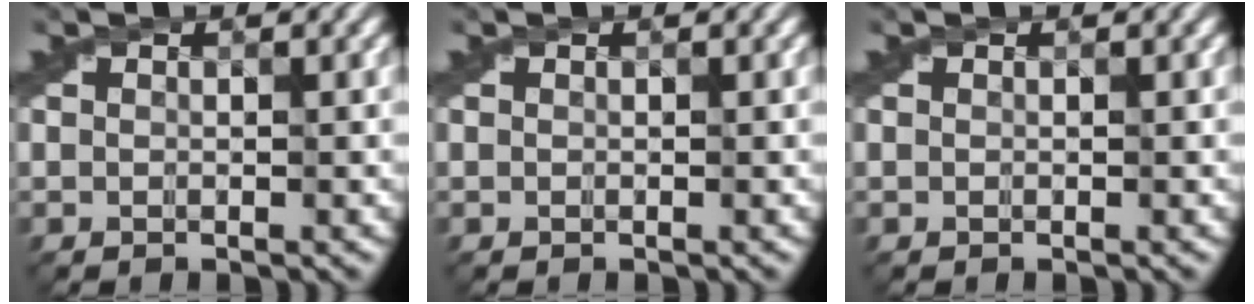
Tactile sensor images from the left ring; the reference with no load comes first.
{"total": 0.0}
{"total": 0.0}